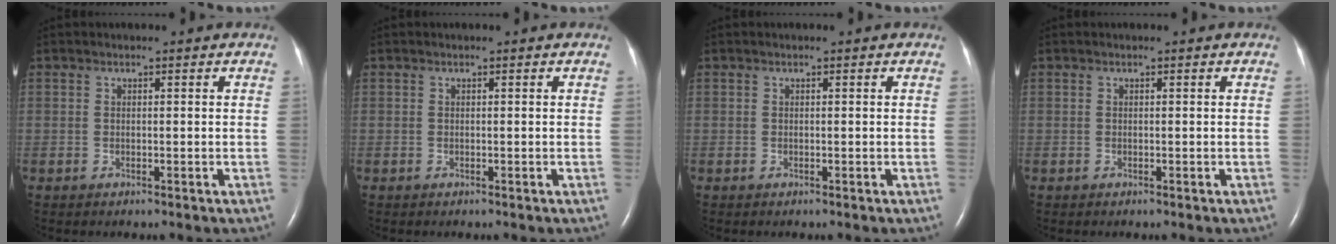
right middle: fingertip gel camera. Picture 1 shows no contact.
{"total": 0.0}
{"total": 0.0}
{"total": 0.0}